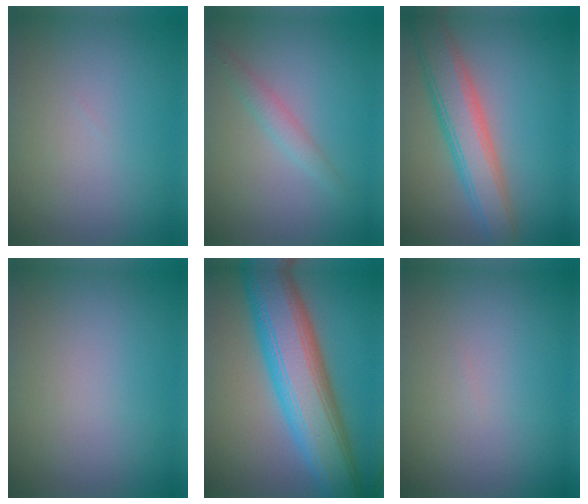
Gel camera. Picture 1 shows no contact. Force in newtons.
{"total": 1.6, "press": 1.6, "slide": 0.1}
{"total": 6.0, "press": 6.0, "slide": 0.3}
{"total": 0.0}
{"total": 11.2, "press": 11.2, "slide": 0.2}
{"total": 0.0}